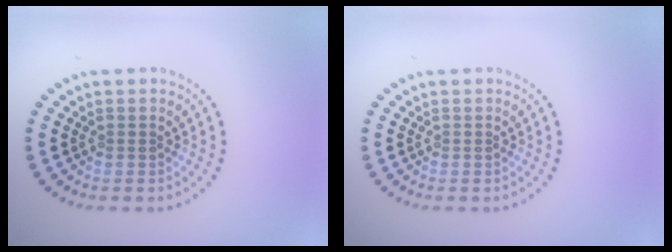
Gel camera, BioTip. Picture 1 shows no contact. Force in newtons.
{"total": 0.0}